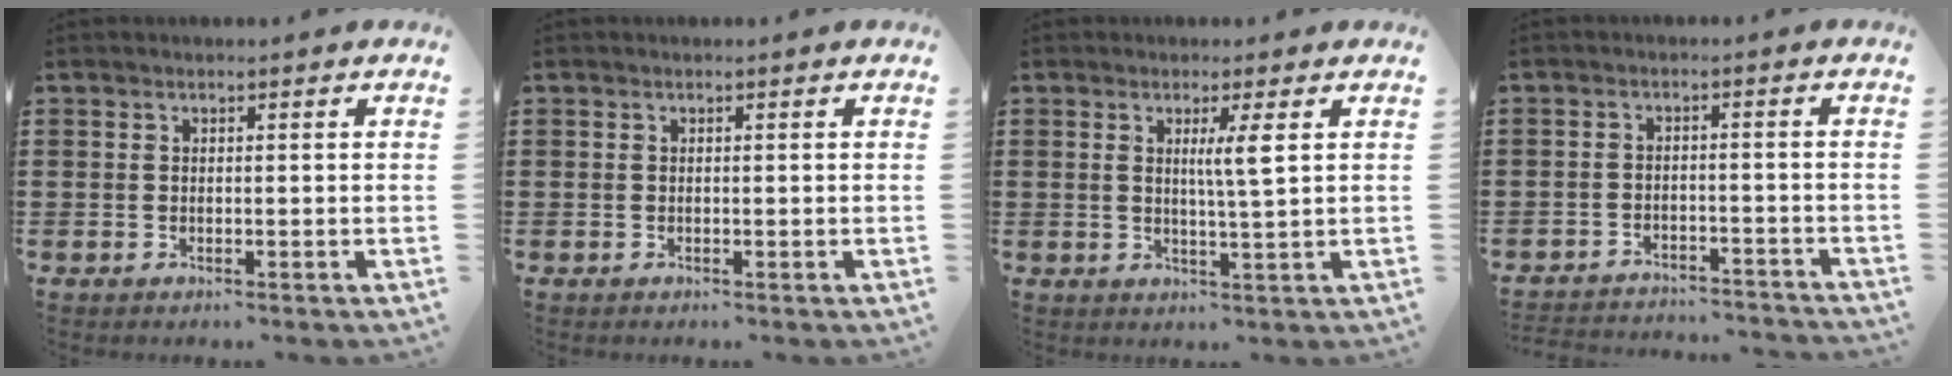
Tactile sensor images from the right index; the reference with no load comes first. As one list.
[{"total": 0.0}, {"total": 3.8, "force": [1.1, -0.2, 3.6], "torque": [-0.073, -0.005, 0.015]}, {"total": 3.0, "force": [-3.0, 0.0, 0.2], "torque": [-0.010, -0.002, -0.063]}]